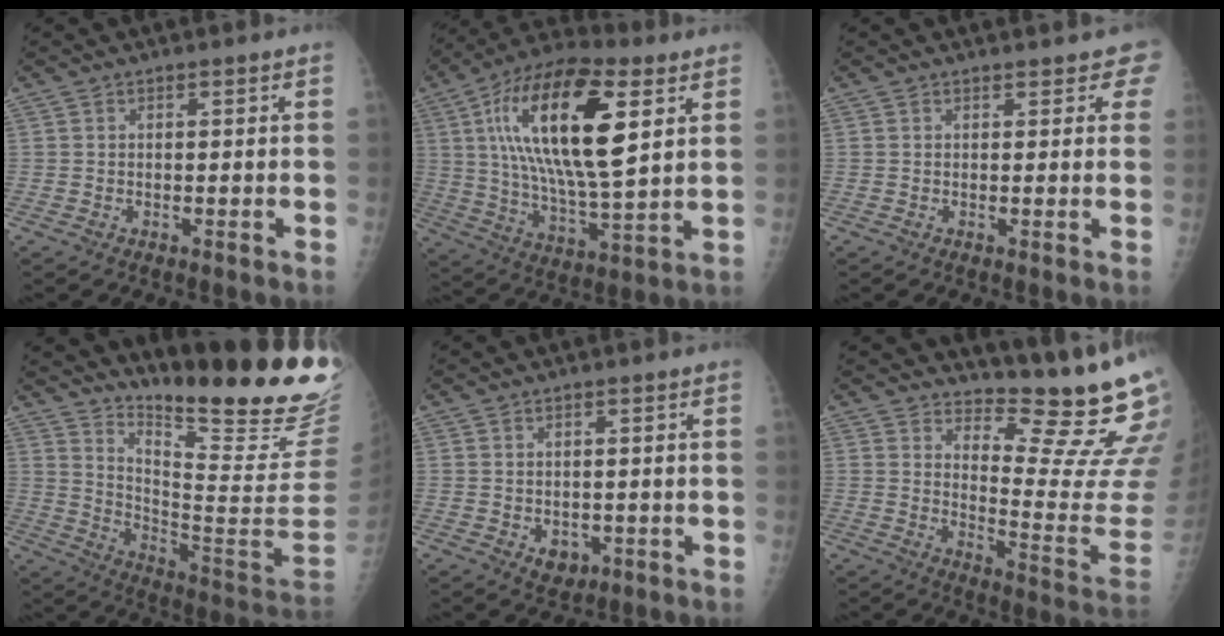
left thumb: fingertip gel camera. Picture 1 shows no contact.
{"total": 24.0, "force": [7.6, 8.7, 21.0], "torque": [-0.384, -0.016, 0.124]}
{"total": 2.8, "force": [2.3, 1.4, 0.8], "torque": [0.023, -0.006, 0.011]}
{"total": 27.2, "force": [21.2, 2.8, 16.9], "torque": [-0.235, -0.175, 0.304]}
{"total": 3.7, "force": [-1.0, 2.9, 2.1], "torque": [-0.014, -0.002, -0.002]}
{"total": 16.8, "force": [14.1, 2.1, 8.9], "torque": [-0.096, -0.174, 0.188]}